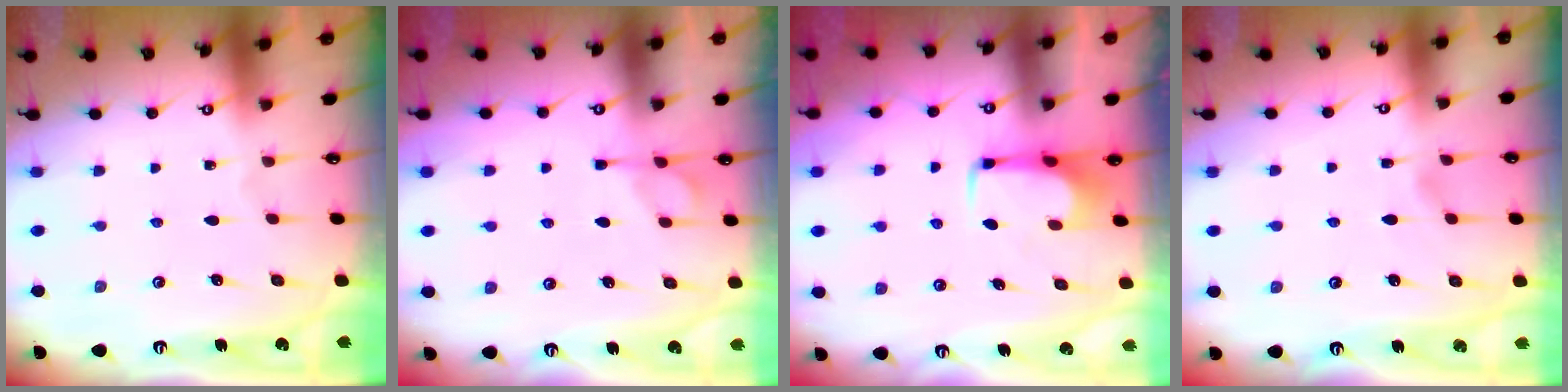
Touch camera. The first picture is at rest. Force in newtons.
{"total": 1.1, "press": 0.0, "slide": 1.0}
{"total": 1.6, "press": 1.5, "slide": 0.4}
{"total": 1.1, "press": 0.6, "slide": 1.0}